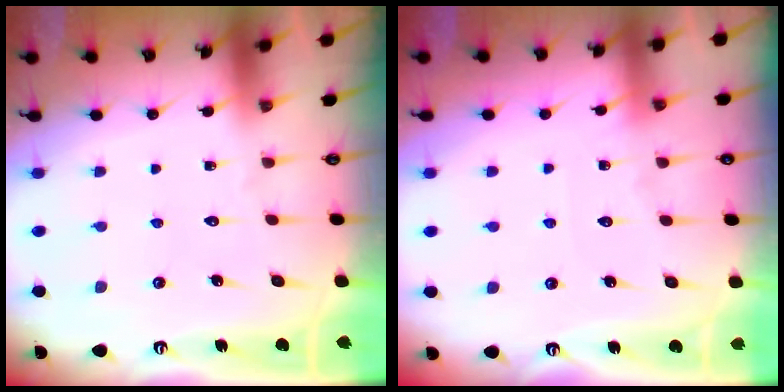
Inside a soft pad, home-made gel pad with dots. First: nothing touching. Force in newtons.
{"total": 5.2, "press": 5.1, "slide": 0.6}